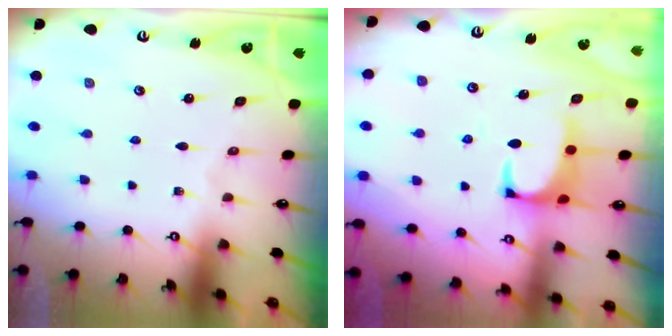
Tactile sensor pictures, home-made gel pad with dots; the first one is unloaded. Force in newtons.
{"total": 1.5, "press": 1.3, "slide": 0.8}